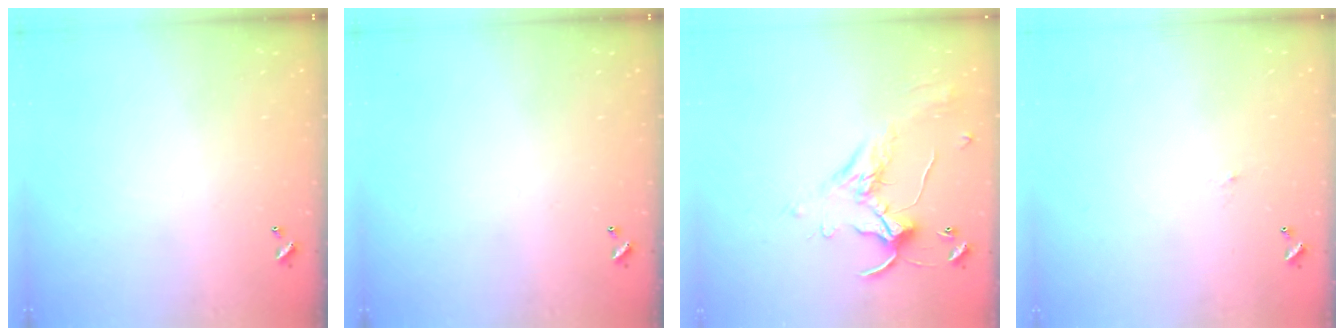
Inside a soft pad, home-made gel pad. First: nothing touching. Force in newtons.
{"total": 0.0}
{"total": 1.2, "press": 0.6, "slide": 1.1}
{"total": 0.8, "press": 0.7, "slide": 0.5}